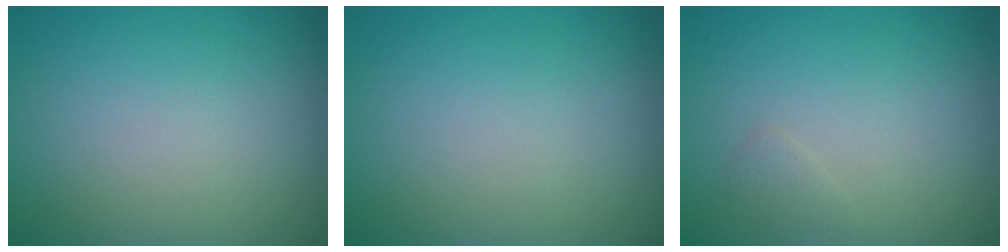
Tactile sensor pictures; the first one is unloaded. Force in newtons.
{"total": 0.0}
{"total": 0.6, "press": 0.6, "slide": 0.0}